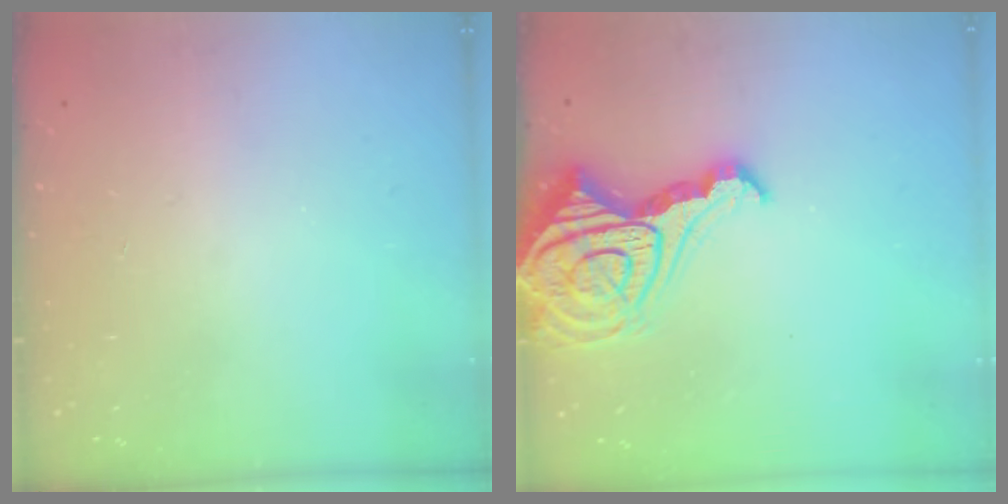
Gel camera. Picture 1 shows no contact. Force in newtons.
{"total": 17.9, "press": 17.8, "slide": 1.9}